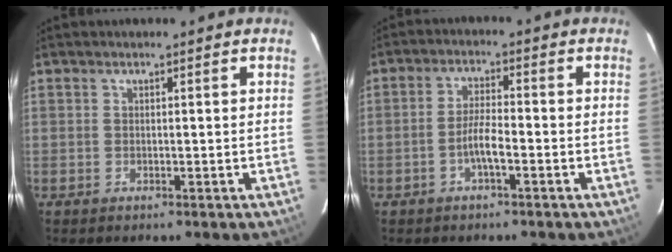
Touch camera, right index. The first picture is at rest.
{"total": 4.1, "force": [-2.0, 0.5, 3.6], "torque": [-0.074, 0.006, -0.037]}